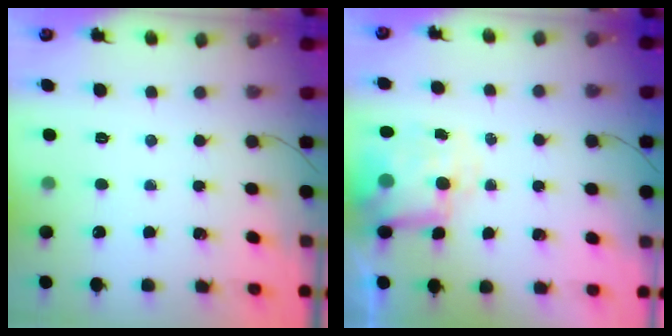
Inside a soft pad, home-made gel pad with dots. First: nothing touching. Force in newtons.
{"total": 7.8, "press": 7.6, "slide": 1.7}